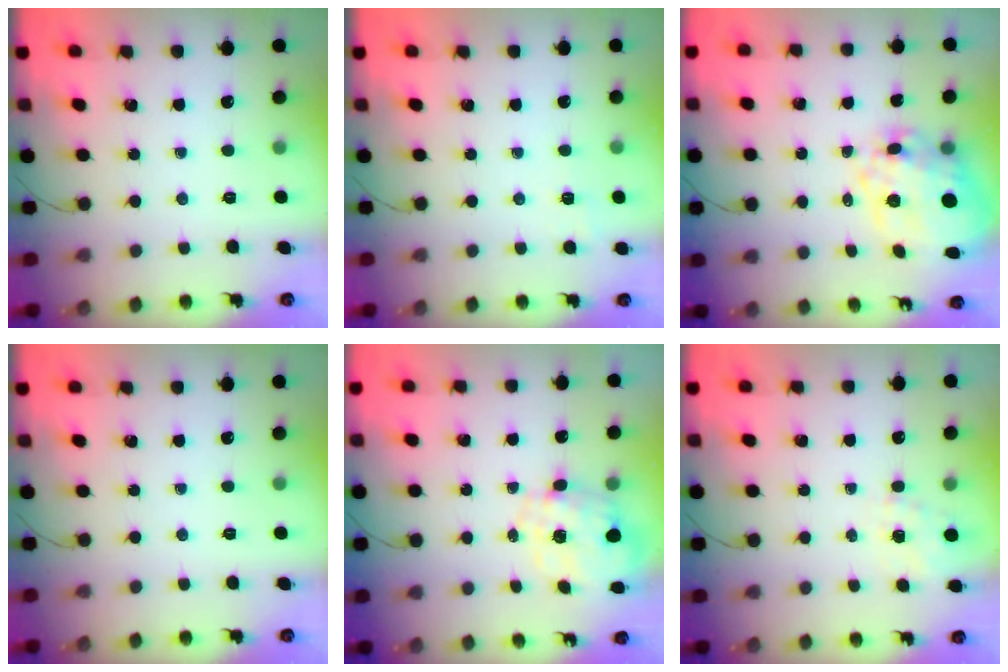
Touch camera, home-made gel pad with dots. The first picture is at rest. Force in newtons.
{"total": 1.4, "press": 0.2, "slide": 1.4}
{"total": 18.5, "press": 18.1, "slide": 3.8}
{"total": 0.0}
{"total": 2.3, "press": 2.0, "slide": 1.2}
{"total": 1.4, "press": 0.8, "slide": 1.1}